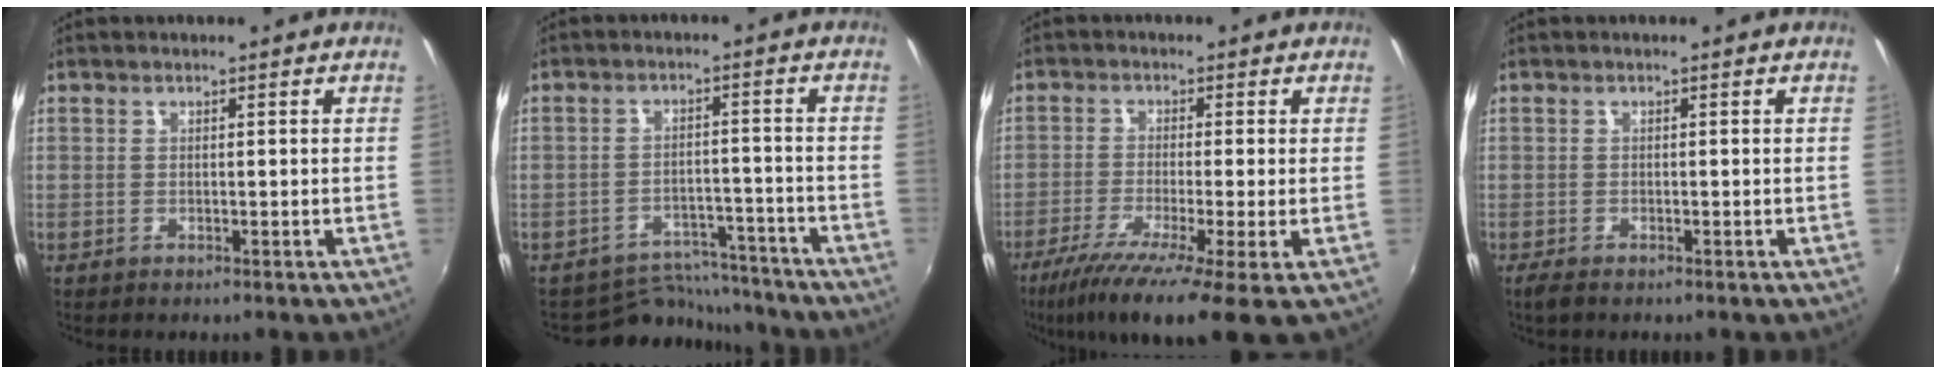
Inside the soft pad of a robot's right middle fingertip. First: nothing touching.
{"total": 8.5, "force": [-8.0, 2.7, -0.4], "torque": [-0.004, 0.019, -0.119]}
{"total": 11.4, "force": [-6.6, 0.0, 9.3], "torque": [-0.193, -0.051, -0.119]}
{"total": 1.8, "force": [-1.2, 0.5, 1.2], "torque": [-0.026, -0.009, -0.022]}